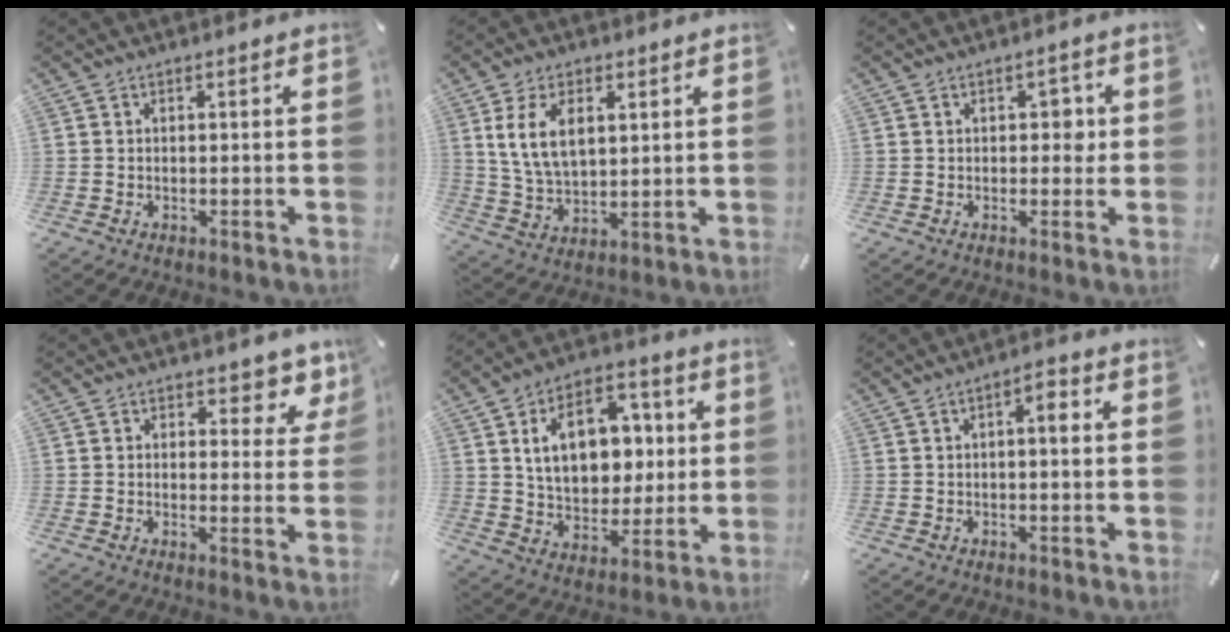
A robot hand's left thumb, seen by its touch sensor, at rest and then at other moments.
{"total": 10.0, "force": [3.9, 6.2, 6.9], "torque": [-0.152, -0.005, 0.067]}
{"total": 3.5, "force": [0.5, 2.2, 2.7], "torque": [-0.022, -0.002, -0.003]}
{"total": 6.0, "force": [4.0, 3.5, 2.7], "torque": [-0.010, -0.030, 0.063]}
{"total": 15.7, "force": [3.6, 11.6, 9.9], "torque": [-0.142, 0.004, 0.070]}
{"total": 3.9, "force": [0.3, 1.3, 3.6], "torque": [-0.053, 0.005, -0.002]}